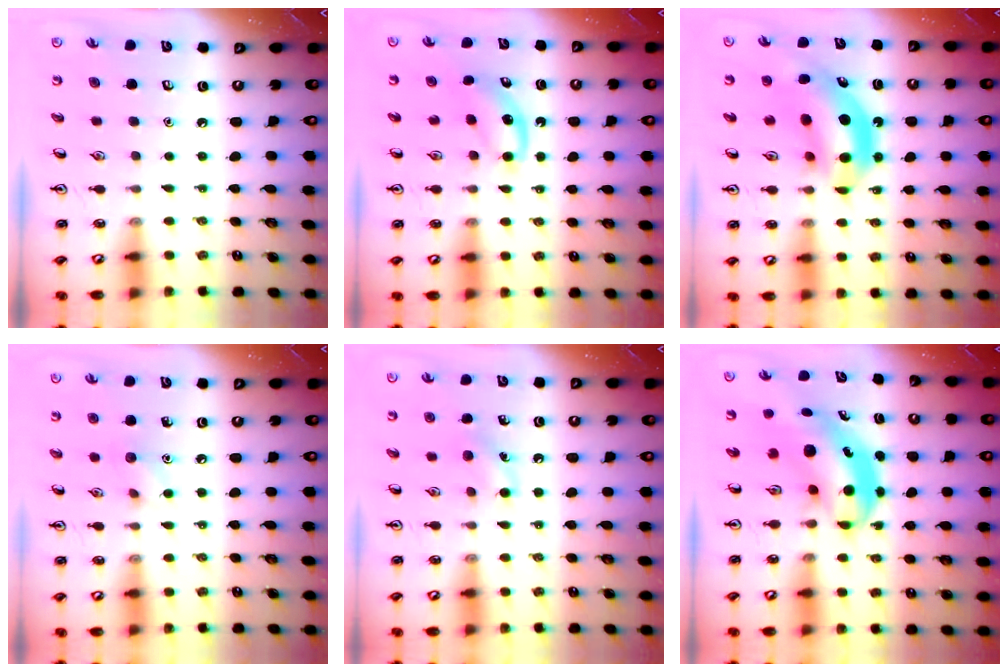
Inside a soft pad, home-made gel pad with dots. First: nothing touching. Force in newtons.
{"total": 3.9, "press": 3.8, "slide": 1.1}
{"total": 11.1, "press": 10.6, "slide": 3.3}
{"total": 6.3, "press": 6.0, "slide": 2.0}
{"total": 6.0, "press": 5.7, "slide": 1.7}
{"total": 6.4, "press": 6.2, "slide": 1.6}